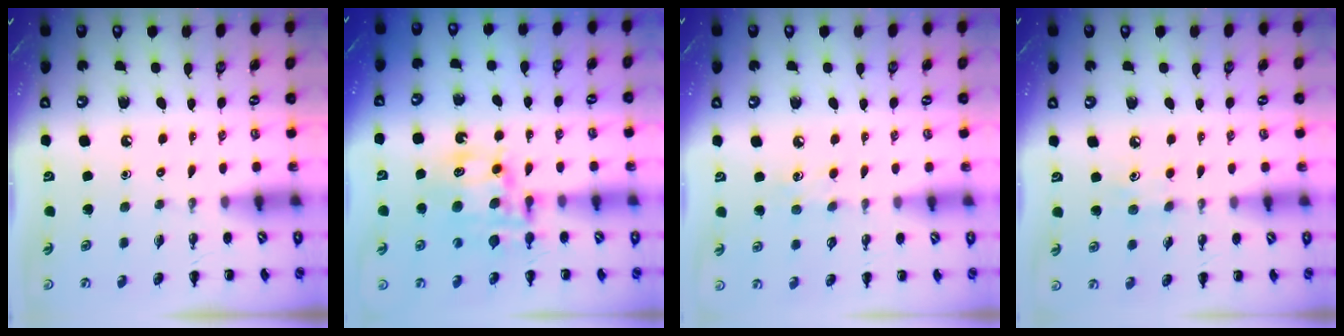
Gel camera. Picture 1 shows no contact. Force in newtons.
{"total": 11.9, "press": 11.5, "slide": 3.1}
{"total": 5.5, "press": 5.3, "slide": 1.5}
{"total": 6.3, "press": 6.0, "slide": 2.0}